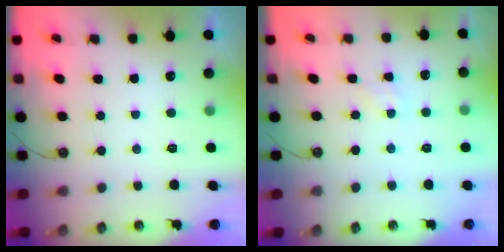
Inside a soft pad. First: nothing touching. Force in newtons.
{"total": 0.9, "press": 0.9, "slide": 0.2}